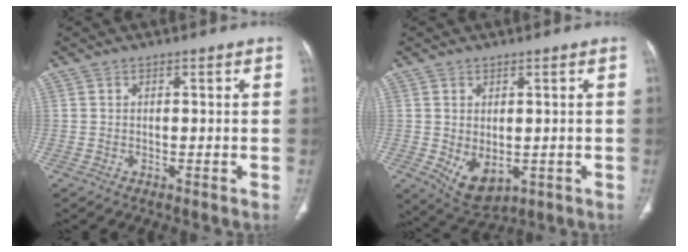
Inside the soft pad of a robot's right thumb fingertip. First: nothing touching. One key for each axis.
{"total": 6.7, "fx": -1.1, "fy": 4.1, "fz": 5.1, "tx": -0.073, "ty": -0.008, "tz": 0.006}